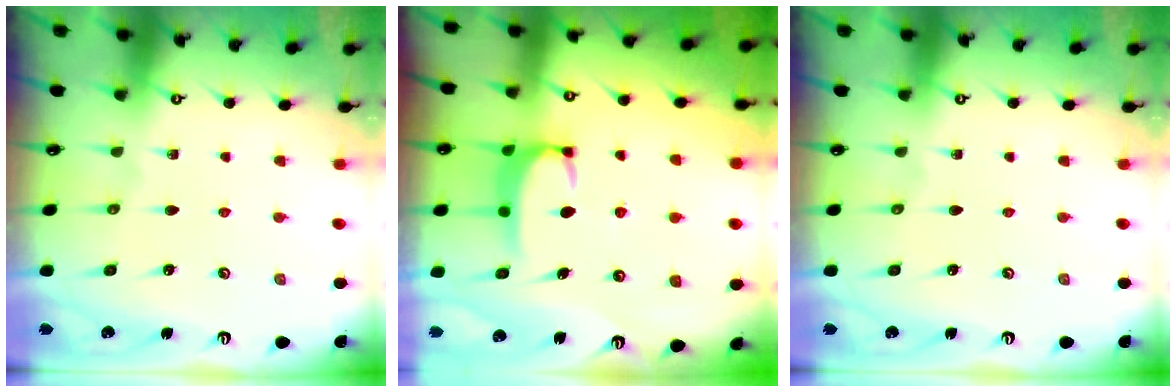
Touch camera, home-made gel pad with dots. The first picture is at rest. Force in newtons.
{"total": 2.0, "press": 2.0, "slide": 0.6}
{"total": 0.0}